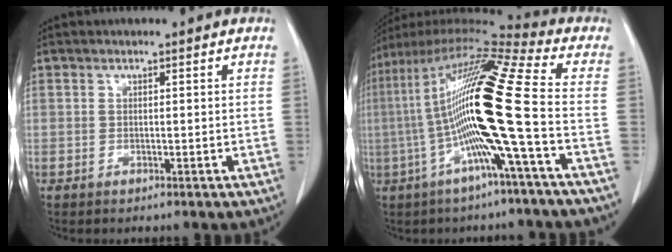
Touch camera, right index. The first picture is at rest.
{"total": 19.5, "force": [-2.5, -0.7, 19.3], "torque": [-0.362, 0.012, -0.062]}